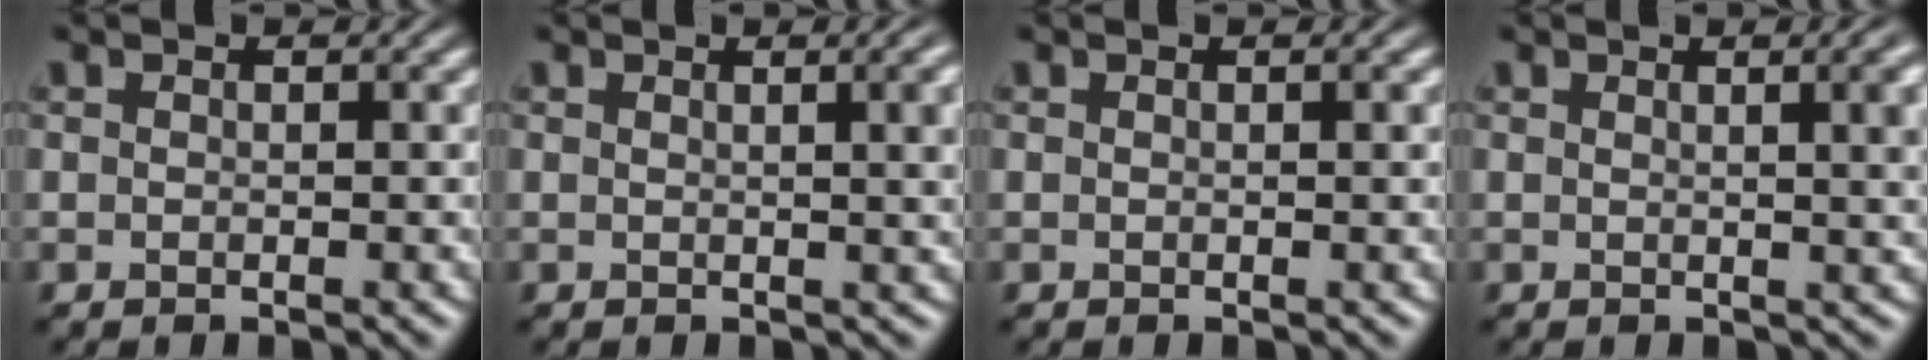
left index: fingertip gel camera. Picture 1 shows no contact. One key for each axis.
{"total": 6.0, "fx": 1.7, "fy": 2.4, "fz": 5.2, "tx": -0.025, "ty": 0.019, "tz": 0.013}
{"total": 1.0, "fx": 0.3, "fy": 0.3, "fz": 0.9, "tx": -0.012, "ty": 0.002, "tz": 0.000}
{"total": 7.0, "fx": 2.1, "fy": 2.9, "fz": 6.0, "tx": -0.024, "ty": 0.025, "tz": 0.015}